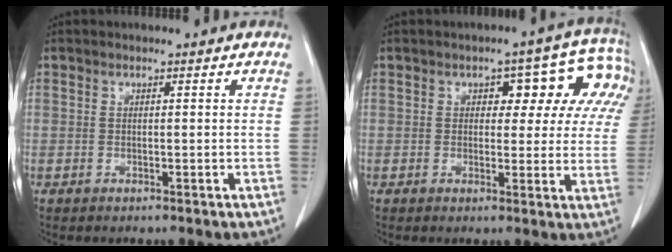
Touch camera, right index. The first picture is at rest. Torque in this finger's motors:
{"motor_torque": [0.23, 0.07, 0.12, 0.03]}